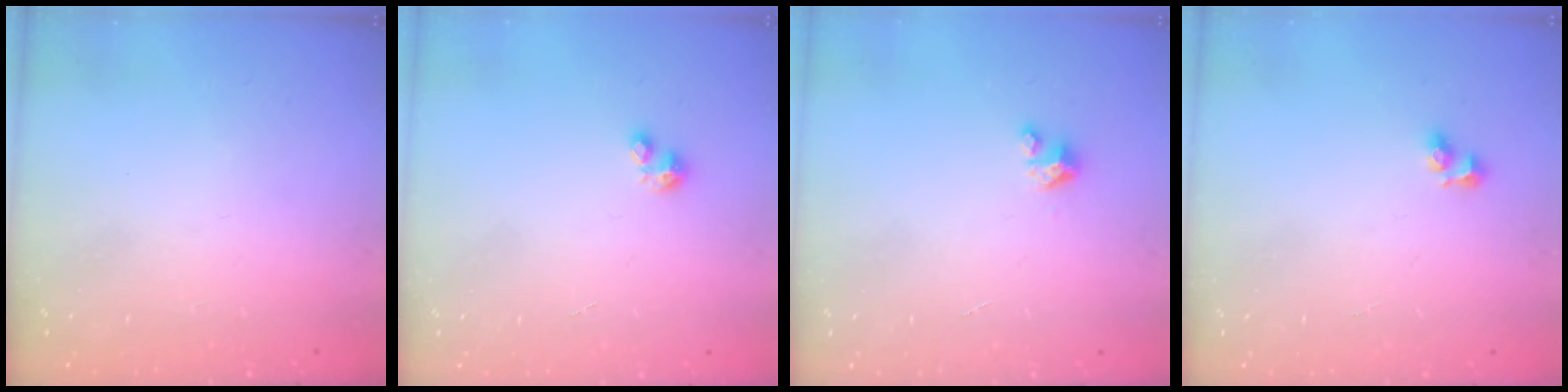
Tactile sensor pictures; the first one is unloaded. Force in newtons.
{"total": 0.9, "press": 0.9, "slide": 0.1}
{"total": 3.2, "press": 3.2, "slide": 0.3}
{"total": 4.6, "press": 4.3, "slide": 1.8}